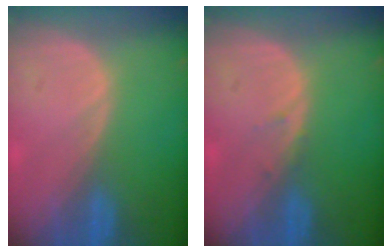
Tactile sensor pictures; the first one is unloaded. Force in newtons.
{"total": 0.8, "press": 0.7, "slide": 0.3}